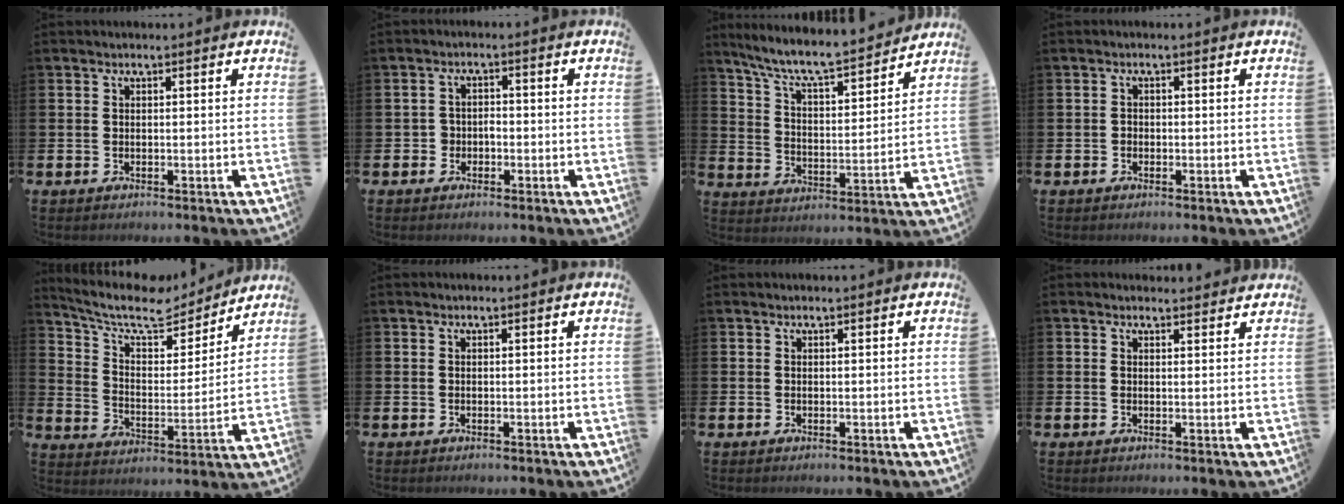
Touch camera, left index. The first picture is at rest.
{"total": 2.0, "force": [-0.9, 1.7, 0.4], "torque": [-0.008, 0.002, -0.024]}
{"total": 8.4, "force": [7.8, 1.0, 3.0], "torque": [-0.098, -0.053, 0.133]}
{"total": 0.9, "force": [-0.5, 0.7, 0.1], "torque": [-0.007, 0.005, -0.011]}
{"total": 9.6, "force": [8.1, 3.2, 4.1], "torque": [-0.101, -0.053, 0.133]}
{"total": 0.0}
{"total": 0.0}
{"total": 1.4, "force": [1.4, 0.4, 0.0], "torque": [0.005, -0.004, 0.024]}